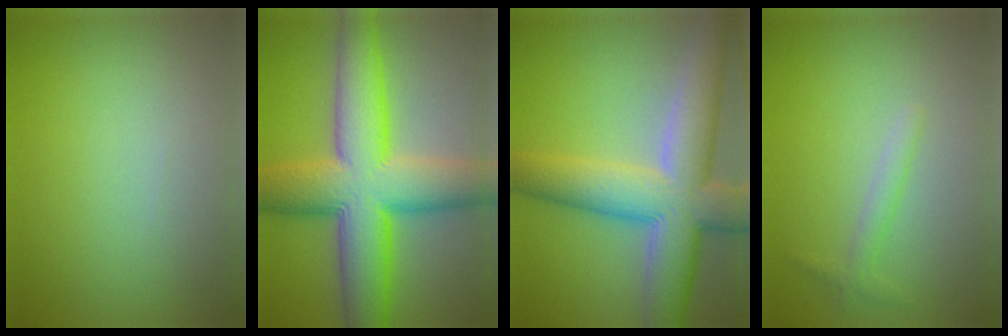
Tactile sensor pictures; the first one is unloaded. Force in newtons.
{"total": 12.7, "press": 12.7, "slide": 0.1}
{"total": 10.7, "press": 10.6, "slide": 0.6}
{"total": 1.4, "press": 1.4, "slide": 0.1}